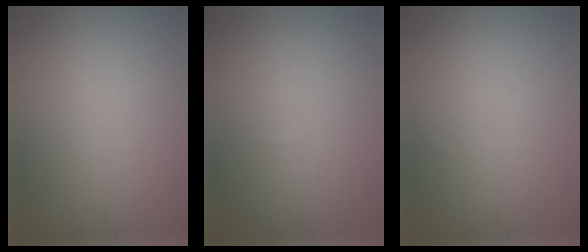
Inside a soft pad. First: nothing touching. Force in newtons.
{"total": 0.0}
{"total": 0.0}